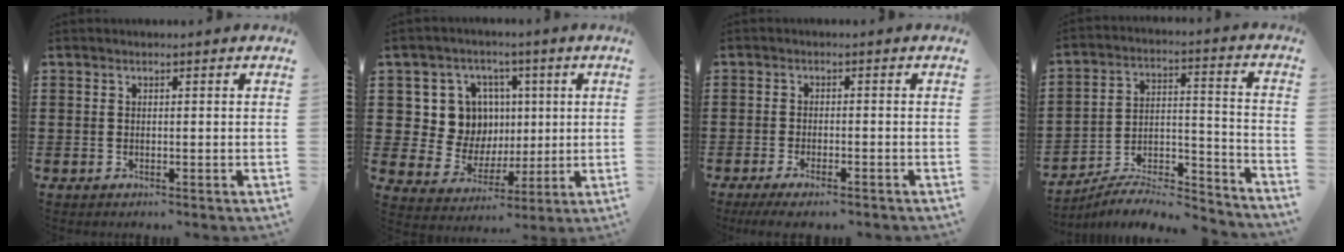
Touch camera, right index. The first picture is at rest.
{"total": 9.9, "force": [2.3, 9.2, 2.9], "torque": [-0.080, -0.001, 0.052]}
{"total": 1.9, "force": [-1.6, 0.1, 1.0], "torque": [-0.018, 0.003, -0.032]}
{"total": 6.6, "force": [-6.1, 1.6, 2.0], "torque": [-0.033, 0.006, -0.120]}